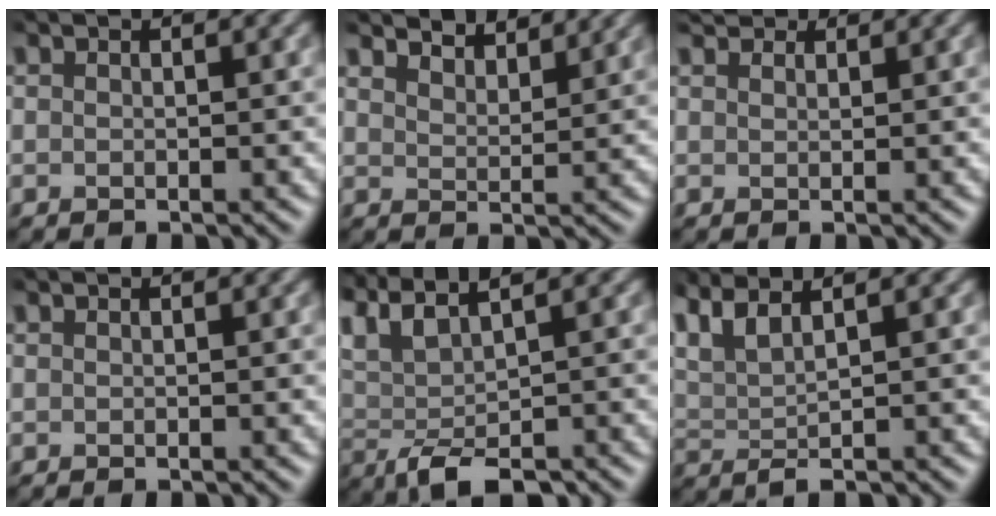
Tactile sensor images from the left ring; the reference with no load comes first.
{"total": 4.3, "force": [4.2, 0.3, 0.8], "torque": [-0.023, -0.002, 0.067]}
{"total": 2.3, "force": [2.0, 0.9, 0.7], "torque": [-0.018, 0.003, 0.031]}
{"total": 0.0}
{"total": 6.8, "force": [1.7, 2.5, 6.1], "torque": [-0.115, 0.006, 0.038]}
{"total": 3.8, "force": [2.3, 1.0, 2.9], "torque": [-0.064, 0.013, 0.051]}